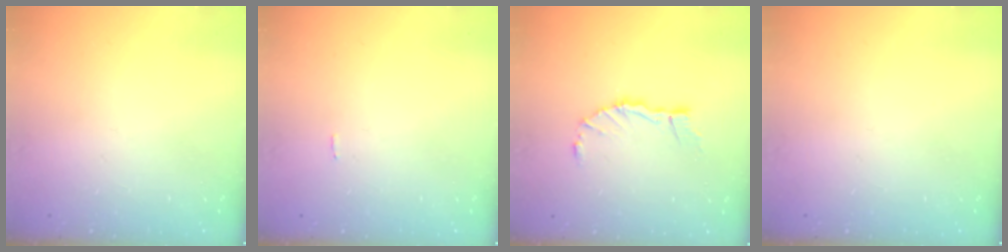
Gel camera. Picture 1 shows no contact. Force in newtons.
{"total": 0.0}
{"total": 5.7, "press": 5.7, "slide": 0.1}
{"total": 0.0}